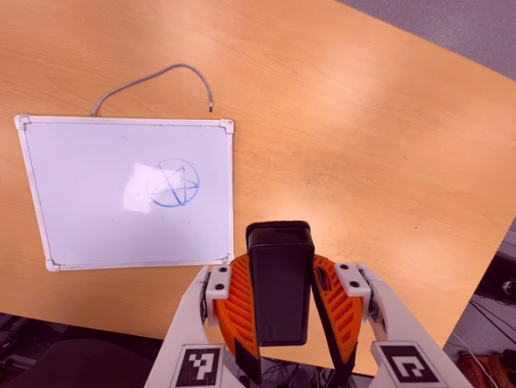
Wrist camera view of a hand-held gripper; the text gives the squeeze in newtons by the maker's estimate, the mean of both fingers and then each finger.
{"total": 8.0, "left": 7.0, "right": 8.9}